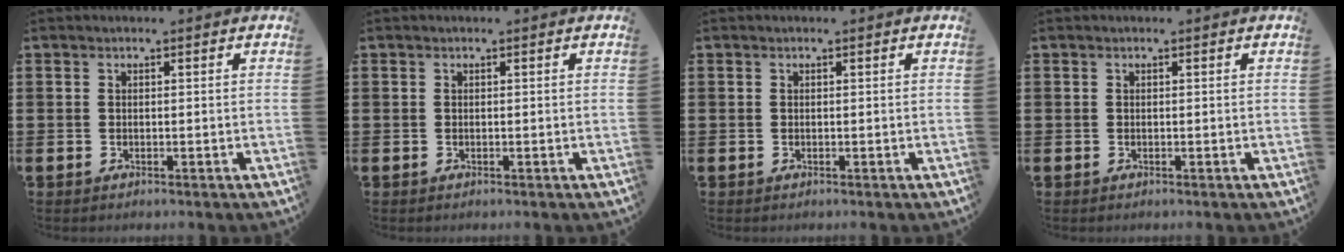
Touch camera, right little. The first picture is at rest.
{"total": 0.0}
{"total": 0.0}
{"total": 0.0}